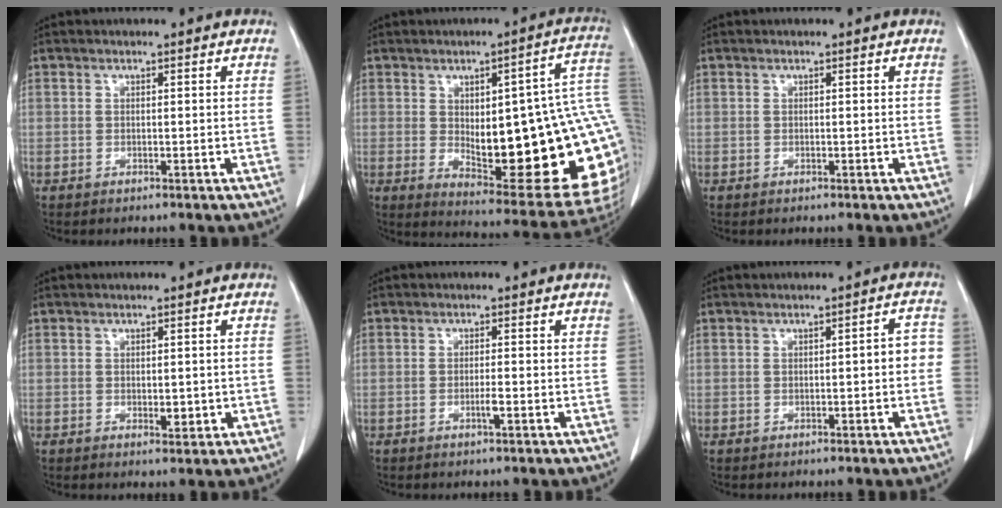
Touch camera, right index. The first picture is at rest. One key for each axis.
{"total": 26.5, "fx": 0.1, "fy": 6.1, "fz": 25.8, "tx": -0.259, "ty": 0.011, "tz": 0.017}
{"total": 0.0}
{"total": 2.2, "fx": -0.3, "fy": 1.1, "fz": 1.9, "tx": -0.023, "ty": -0.002, "tz": 0.002}
{"total": 1.6, "fx": -0.6, "fy": 0.1, "fz": 1.5, "tx": -0.028, "ty": -0.001, "tz": -0.012}
{"total": 2.6, "fx": -0.4, "fy": 0.7, "fz": 2.5, "tx": -0.025, "ty": 0.010, "tz": -0.006}